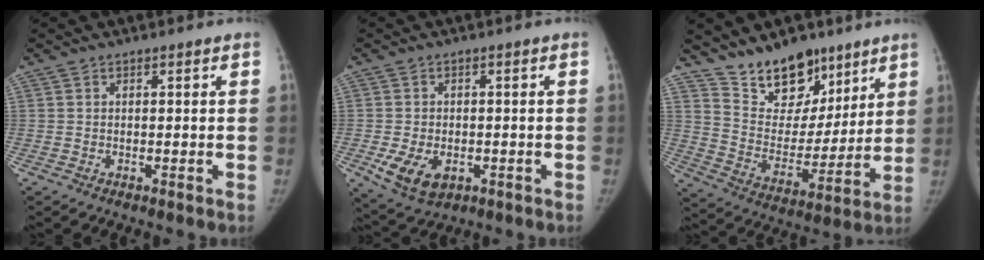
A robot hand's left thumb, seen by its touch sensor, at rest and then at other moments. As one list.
[{"total": 7.7, "force": [-2.3, 5.1, 5.2], "torque": [-0.087, -0.006, -0.028]}, {"total": 16.2, "force": [12.0, 9.1, 6.0], "torque": [-0.043, -0.086, 0.213]}]